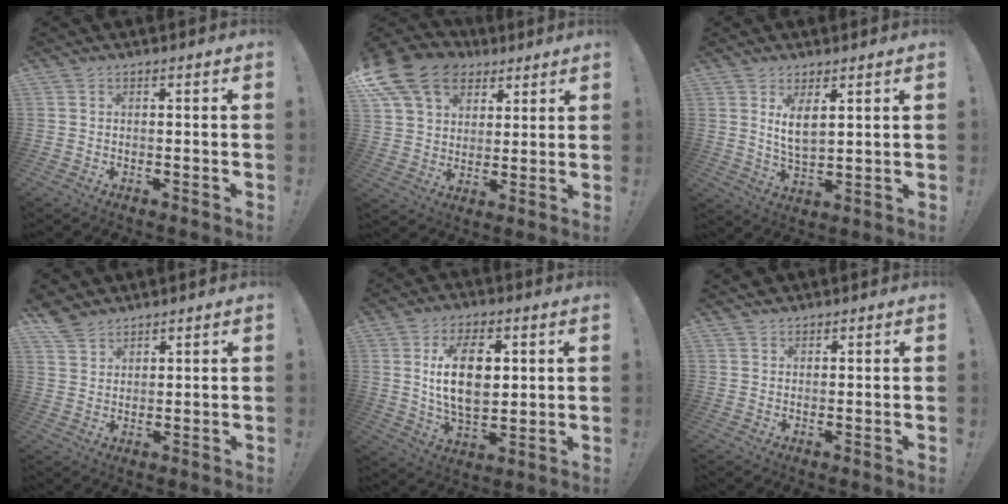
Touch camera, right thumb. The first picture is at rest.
{"total": 18.1, "force": [9.3, 13.0, 8.5], "torque": [-0.142, -0.043, 0.184]}
{"total": 6.7, "force": [2.9, 3.0, 5.3], "torque": [-0.108, -0.014, 0.047]}
{"total": 5.0, "force": [4.3, 2.4, 0.8], "torque": [-0.022, -0.026, 0.085]}
{"total": 14.9, "force": [2.9, 8.4, 12.0], "torque": [-0.211, 0.001, 0.046]}
{"total": 1.4, "force": [1.2, 0.8, 0.2], "torque": [0.007, -0.009, 0.021]}